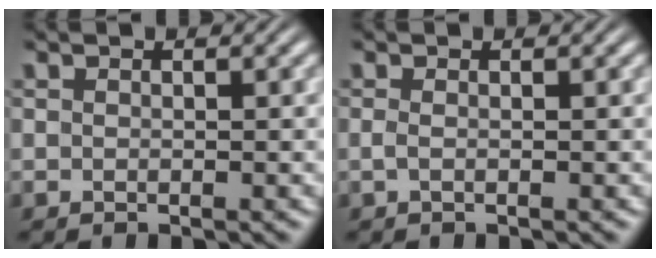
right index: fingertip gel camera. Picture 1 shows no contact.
{"total": 0.7, "force": [-0.4, 0.0, 0.6], "torque": [-0.022, -0.012, -0.003]}